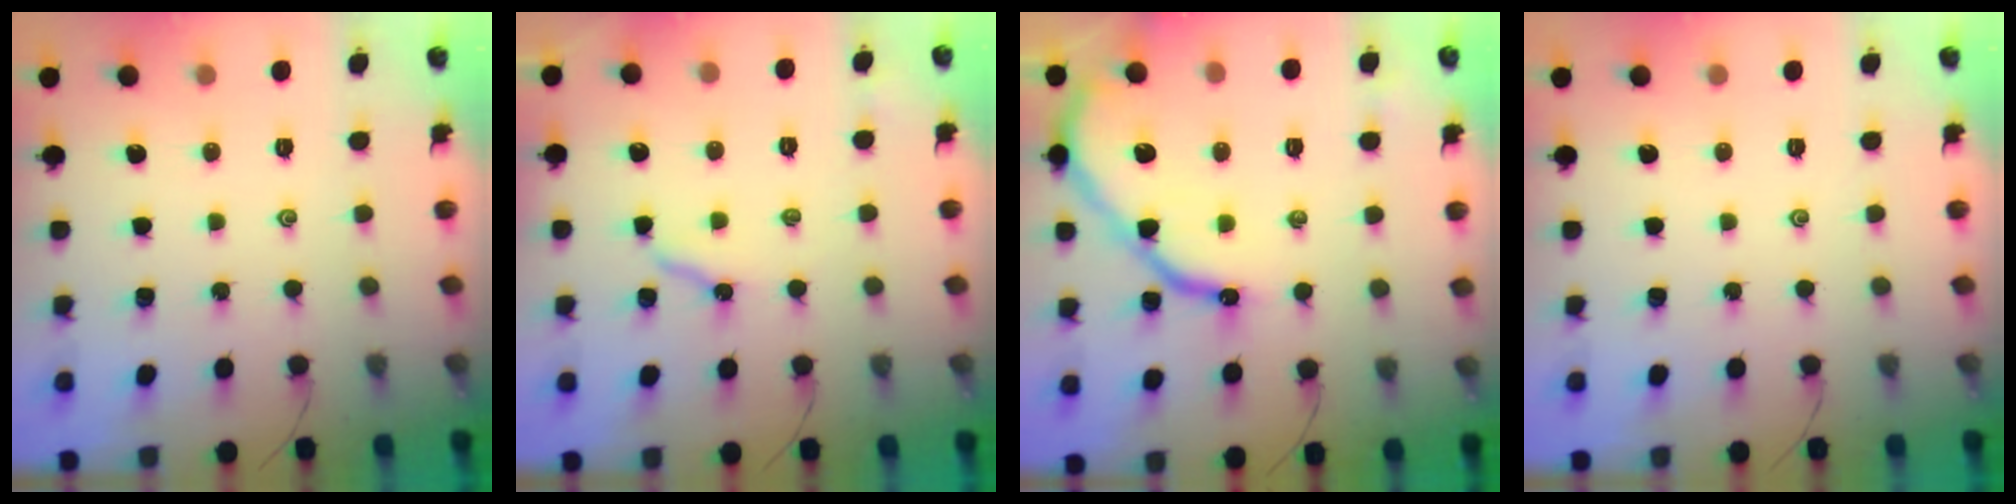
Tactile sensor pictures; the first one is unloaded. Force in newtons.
{"total": 5.3, "press": 5.3, "slide": 0.2}
{"total": 10.9, "press": 10.9, "slide": 0.9}
{"total": 0.0}